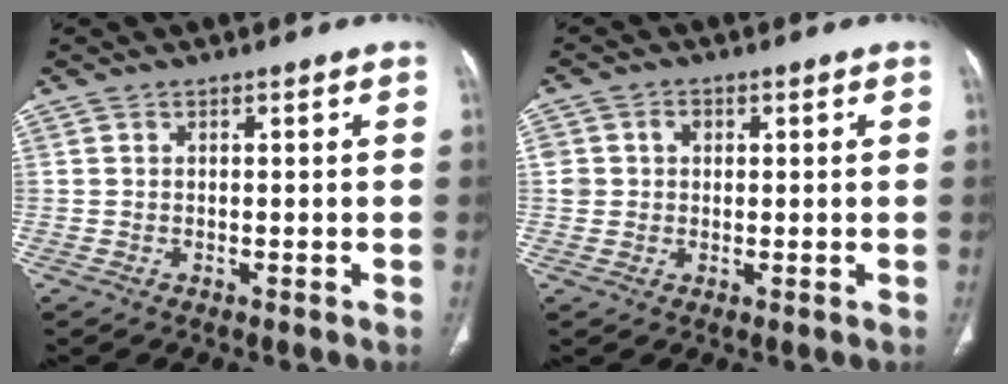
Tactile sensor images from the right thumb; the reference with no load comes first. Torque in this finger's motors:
{"motor_torque": [0.63, 0.54, 0.38, 0.15, -0.01]}